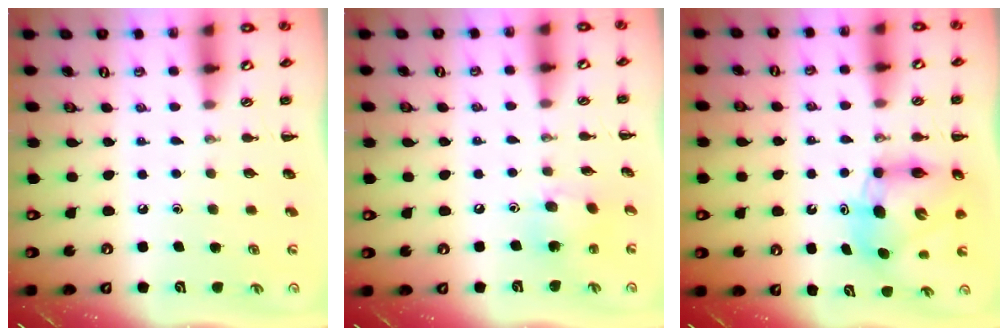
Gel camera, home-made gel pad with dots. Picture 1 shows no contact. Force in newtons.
{"total": 9.0, "press": 8.8, "slide": 2.1}
{"total": 9.1, "press": 8.7, "slide": 2.6}